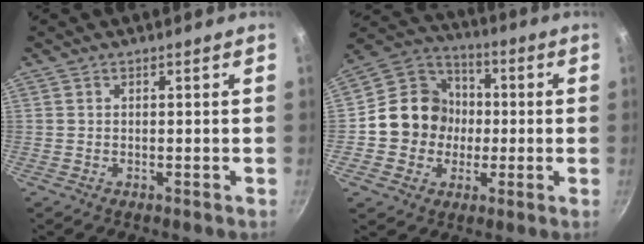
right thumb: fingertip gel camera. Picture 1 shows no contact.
{"total": 13.6, "force": [-1.0, 12.4, 5.4], "torque": [-0.057, 0.030, -0.030]}